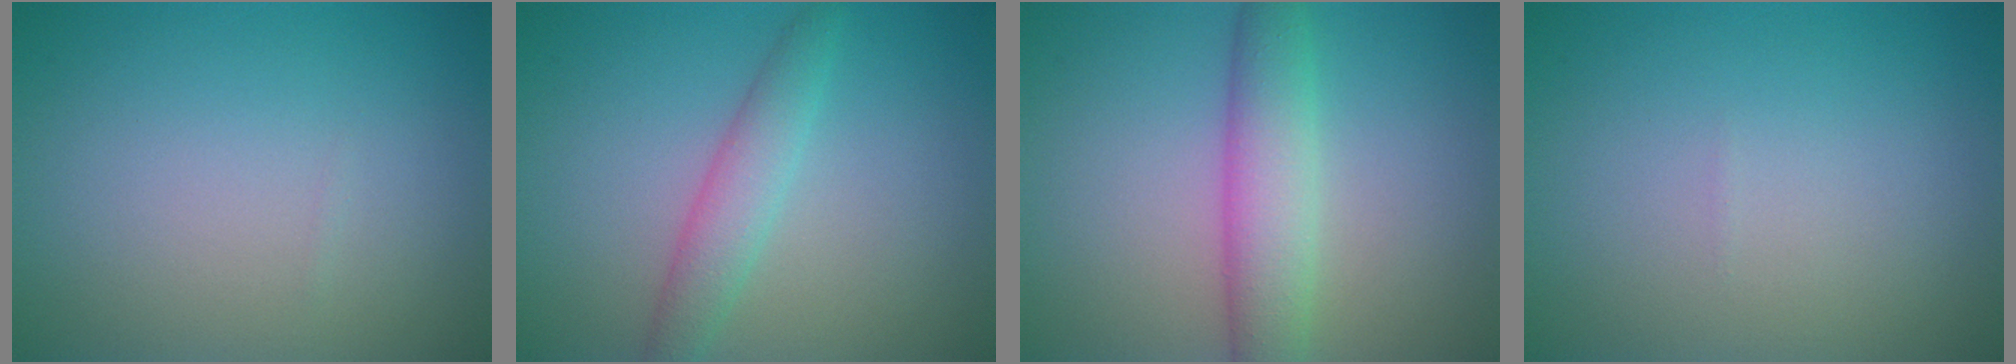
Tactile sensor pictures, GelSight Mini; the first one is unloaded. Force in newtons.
{"total": 2.7, "press": 2.7, "slide": 0.1}
{"total": 4.5, "press": 4.5, "slide": 0.1}
{"total": 0.0}